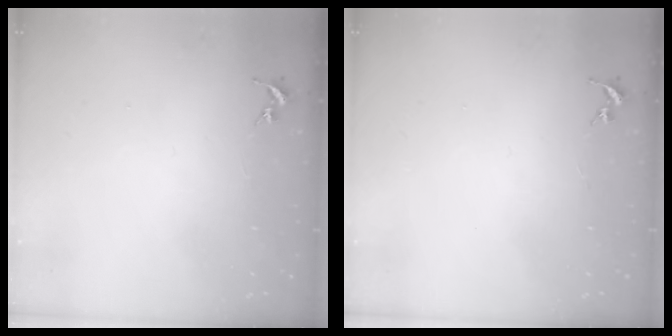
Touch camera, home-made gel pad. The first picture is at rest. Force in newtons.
{"total": 0.0}